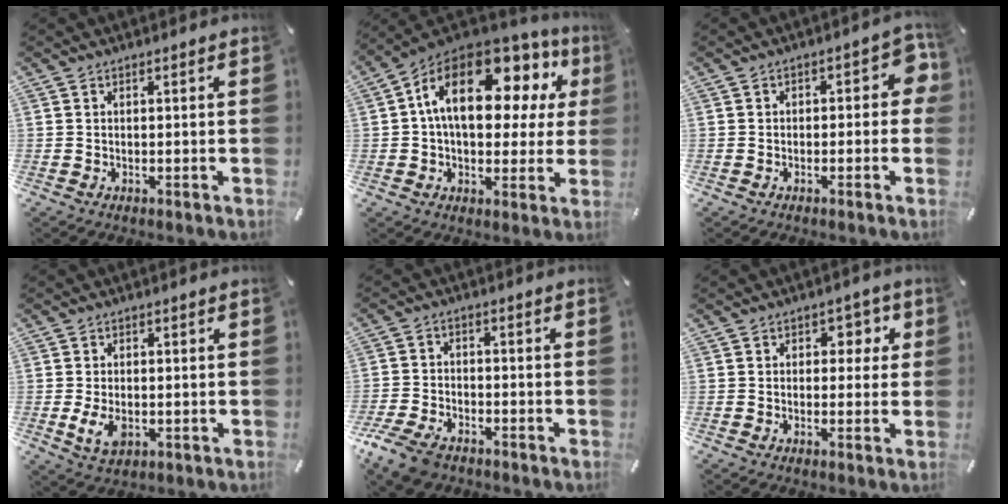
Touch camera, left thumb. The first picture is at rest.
{"total": 20.2, "force": [6.8, 11.3, 15.3], "torque": [-0.259, -0.030, 0.111]}
{"total": 5.8, "force": [-0.2, 3.4, 4.6], "torque": [-0.052, 0.008, -0.010]}
{"total": 5.0, "force": [-1.0, 3.2, 3.7], "torque": [-0.082, -0.008, -0.021]}
{"total": 7.3, "force": [-5.1, 4.1, 3.2], "torque": [-0.081, 0.016, -0.101]}
{"total": 3.9, "force": [0.6, 3.2, 2.2], "torque": [-0.010, -0.004, -0.002]}